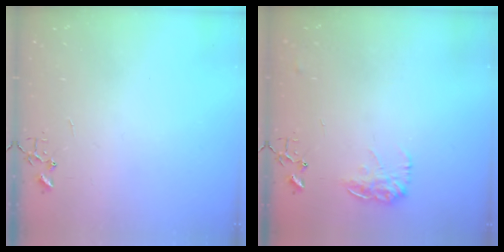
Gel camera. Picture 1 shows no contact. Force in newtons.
{"total": 10.8, "press": 10.7, "slide": 0.6}